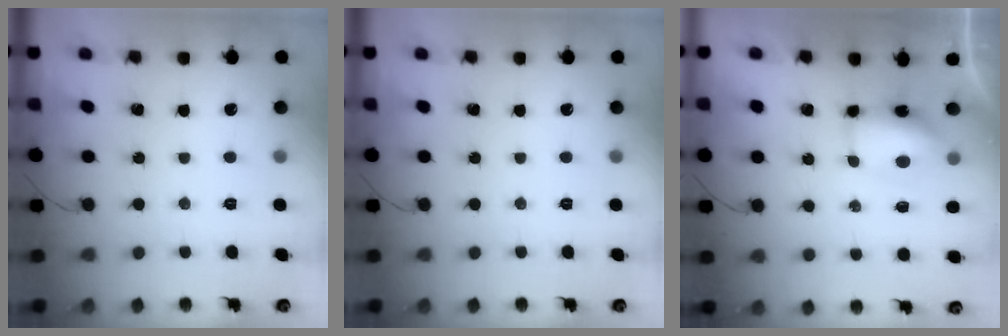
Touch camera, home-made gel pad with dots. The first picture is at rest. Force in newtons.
{"total": 0.0}
{"total": 12.5, "press": 9.3, "slide": 8.3}